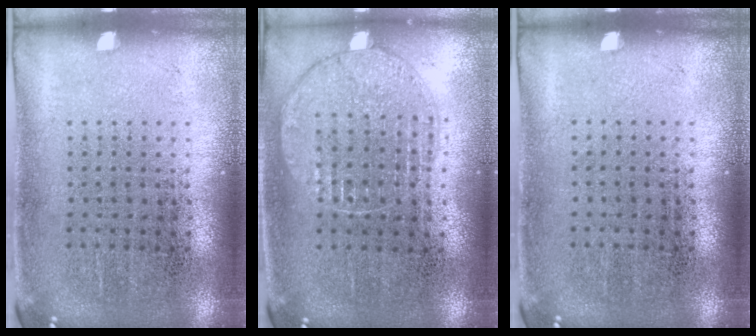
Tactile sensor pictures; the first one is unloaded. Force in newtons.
{"total": 1.0, "press": 1.0, "slide": 0.1}
{"total": 0.0}